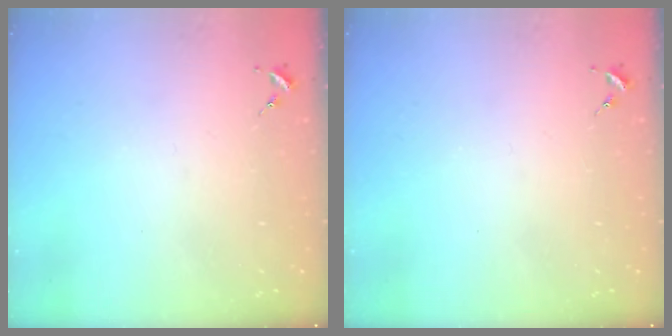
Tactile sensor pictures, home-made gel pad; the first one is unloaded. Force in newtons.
{"total": 0.0}